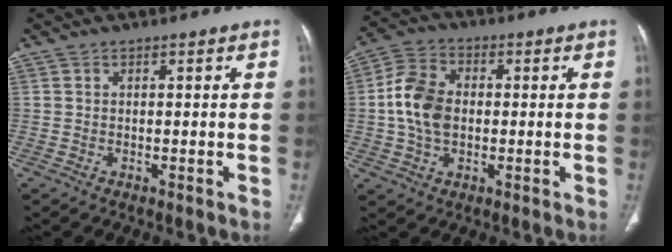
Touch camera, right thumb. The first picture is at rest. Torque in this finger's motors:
{"motor_torque": [0.28, 0.63, 0.91, -0.81, 0.41]}